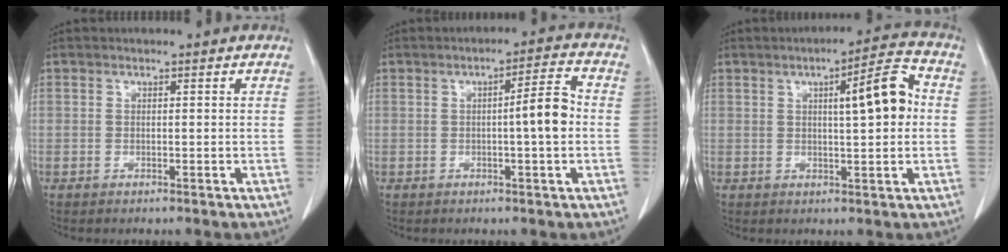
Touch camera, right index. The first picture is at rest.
{"total": 5.6, "force": [-0.3, 0.4, 5.6], "torque": [-0.078, 0.011, -0.008]}
{"total": 8.4, "force": [1.2, 1.3, 8.2], "torque": [-0.118, 0.019, 0.016]}